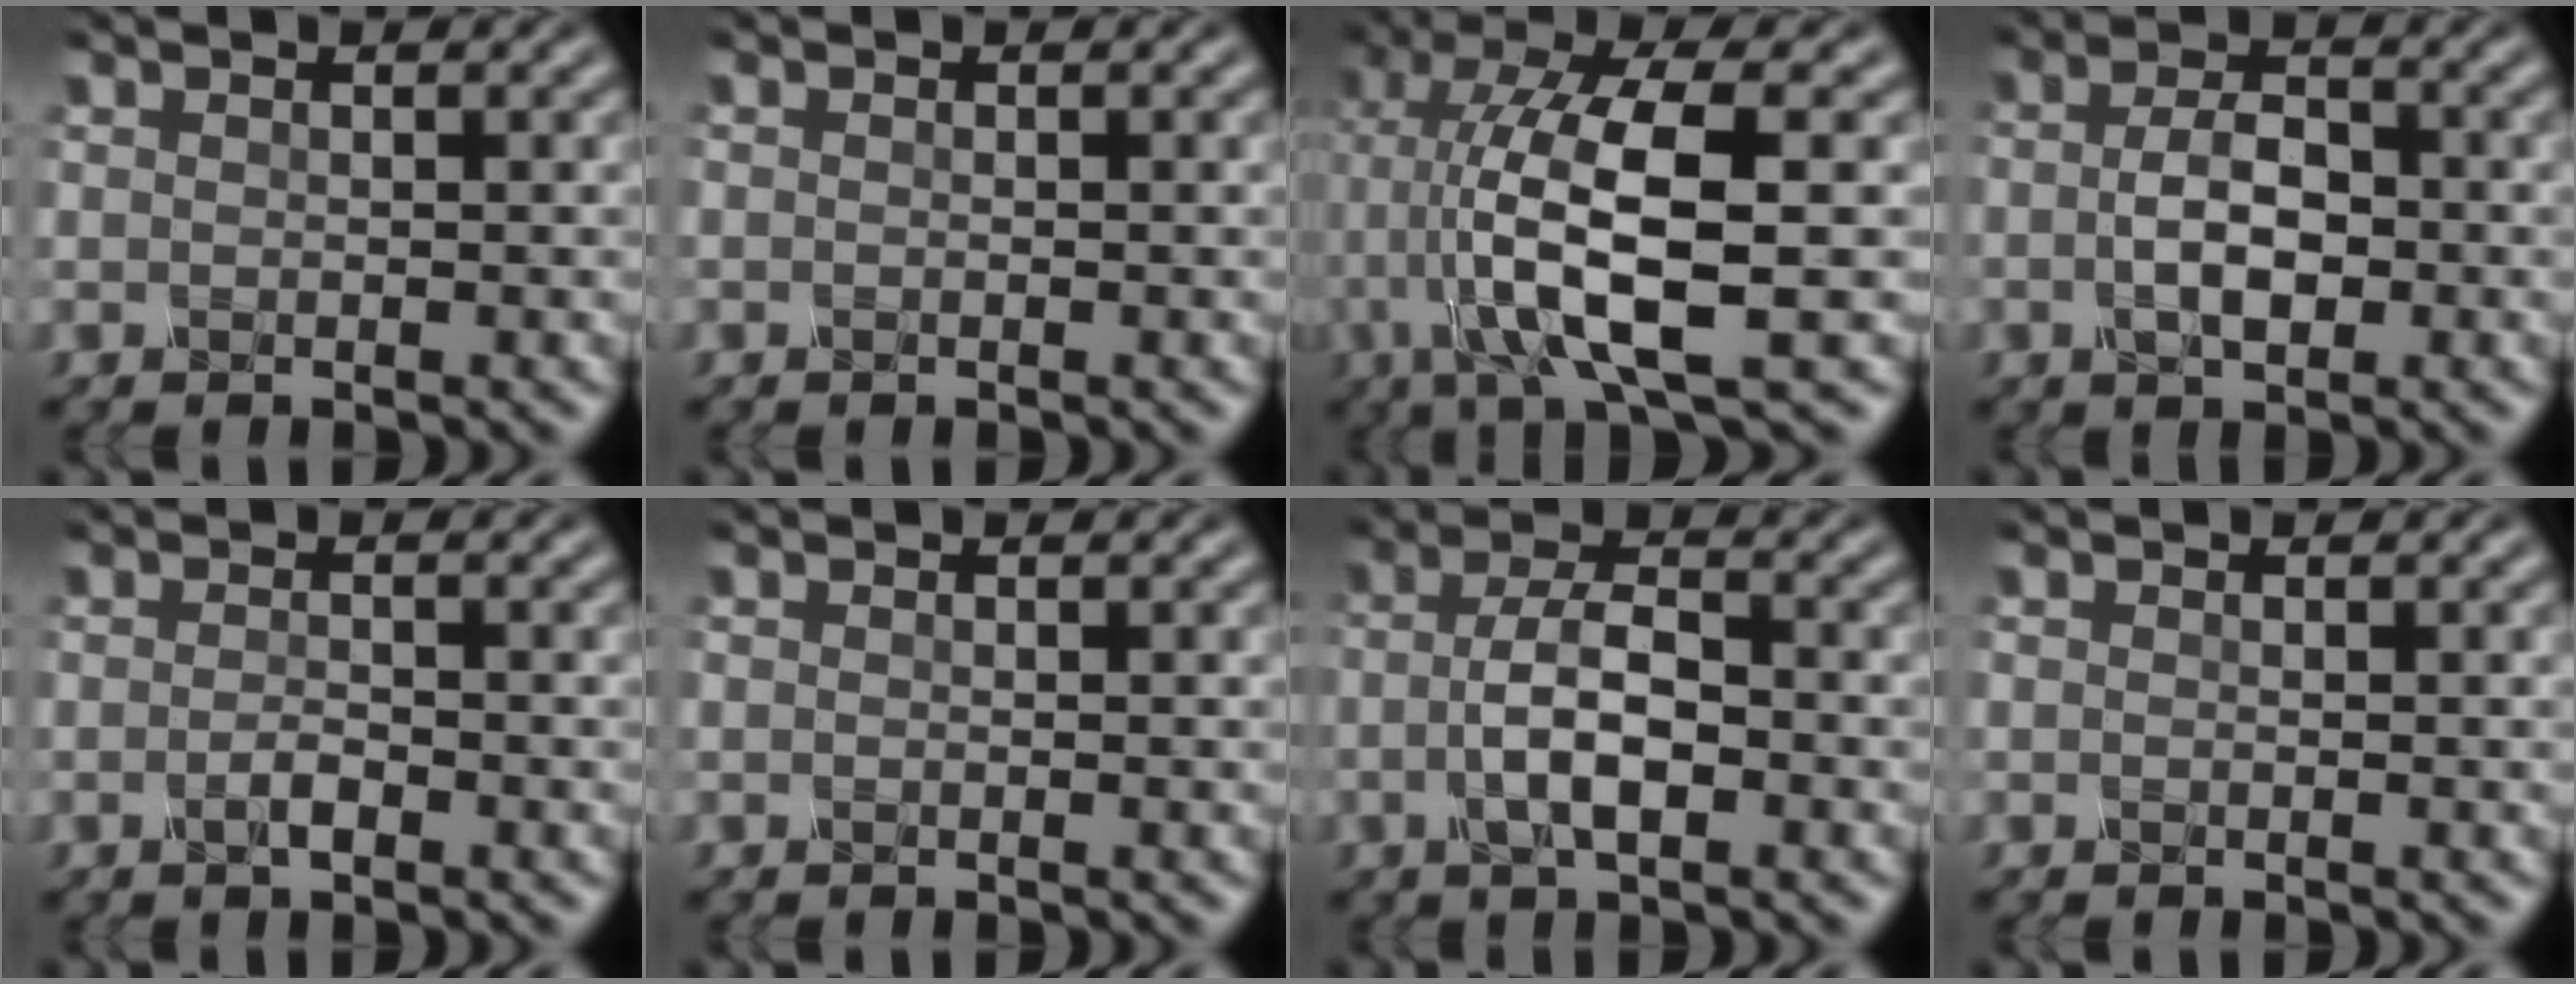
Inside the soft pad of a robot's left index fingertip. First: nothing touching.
{"total": 0.0}
{"total": 10.1, "force": [-1.2, 2.4, 9.7], "torque": [-0.182, 0.006, -0.025]}
{"total": 3.9, "force": [-0.9, 2.1, 3.2], "torque": [-0.065, -0.001, -0.022]}
{"total": 1.4, "force": [-1.0, 0.4, 0.9], "torque": [-0.020, -0.002, -0.023]}
{"total": 0.0}
{"total": 4.6, "force": [-1.2, 1.8, 4.0], "torque": [-0.081, 0.000, -0.031]}
{"total": 0.0}